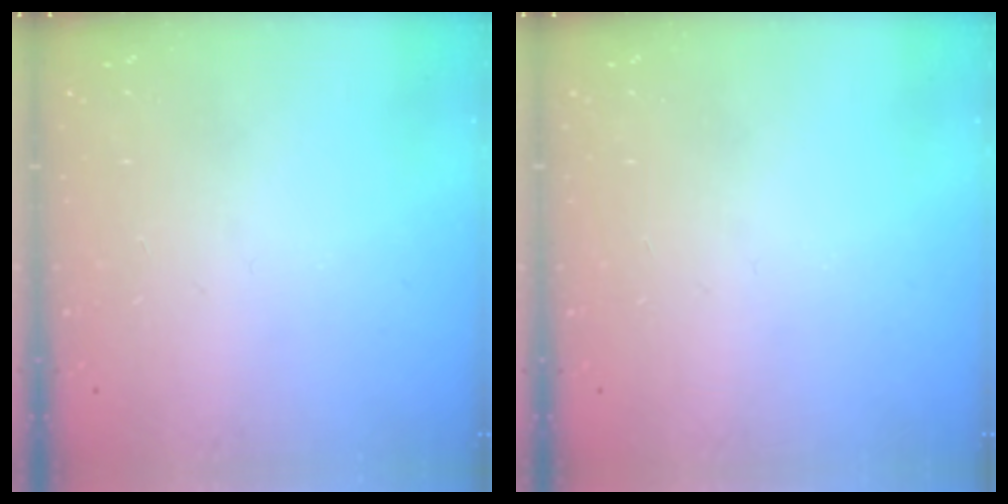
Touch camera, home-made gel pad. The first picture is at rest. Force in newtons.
{"total": 0.0}